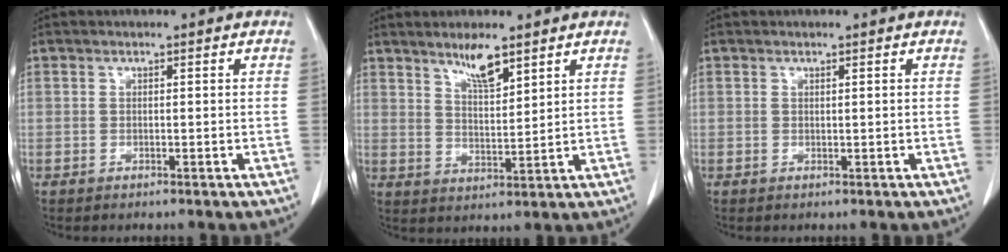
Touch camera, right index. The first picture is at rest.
{"total": 5.4, "force": [4.0, 0.9, 3.5], "torque": [-0.063, -0.005, 0.073]}
{"total": 0.0}